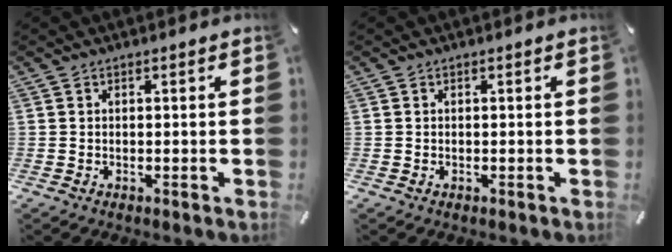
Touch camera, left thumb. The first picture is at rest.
{"total": 0.0}